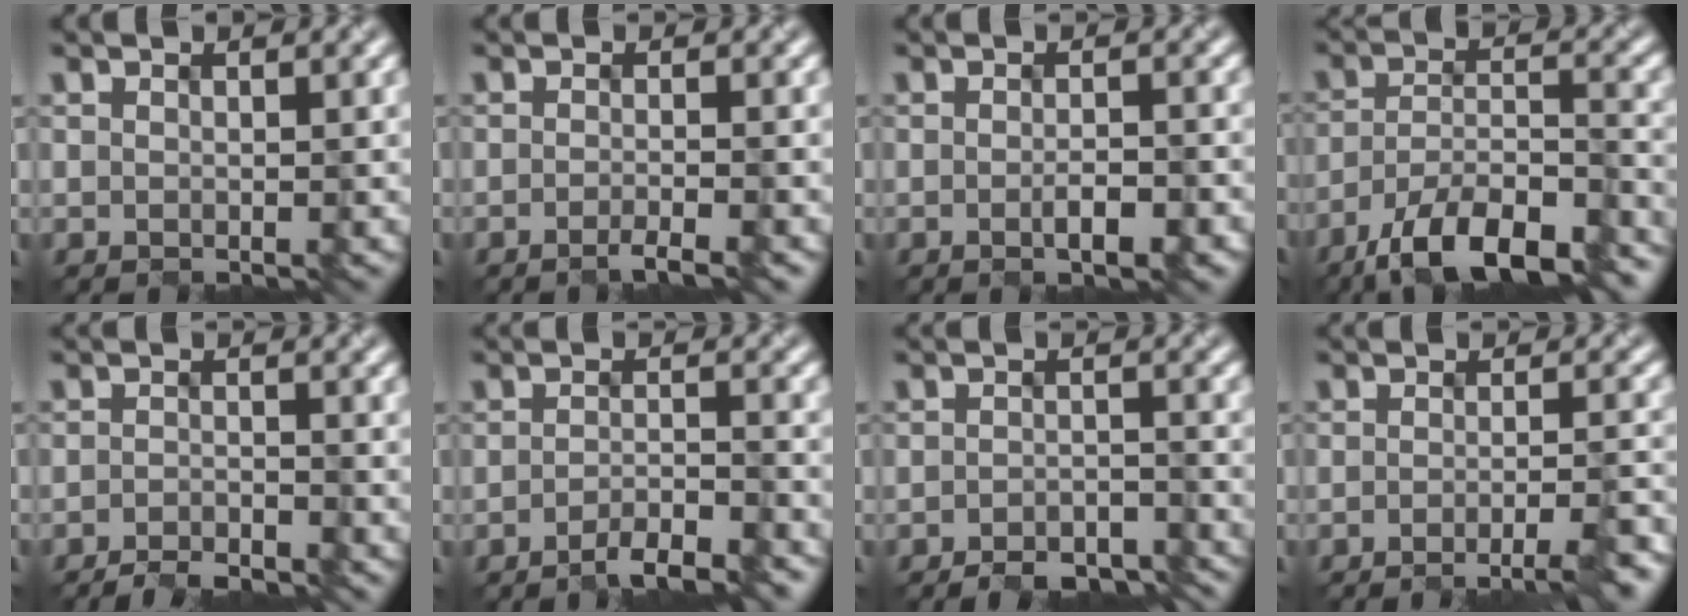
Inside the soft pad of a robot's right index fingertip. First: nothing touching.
{"total": 2.0, "force": [-1.3, 0.4, 1.5], "torque": [-0.015, -0.002, -0.028]}
{"total": 2.5, "force": [-1.2, 0.6, 2.1], "torque": [-0.036, -0.004, -0.015]}
{"total": 11.2, "force": [-8.6, 3.3, 6.4], "torque": [-0.105, -0.002, -0.146]}
{"total": 2.8, "force": [-2.5, 0.3, 1.1], "torque": [-0.012, 0.001, -0.049]}
{"total": 3.5, "force": [-2.8, 0.5, 1.9], "torque": [-0.029, 0.002, -0.055]}
{"total": 3.6, "force": [-3.4, 0.6, 0.9], "torque": [-0.011, -0.002, -0.049]}
{"total": 4.9, "force": [-2.9, 1.1, 3.8], "torque": [-0.038, -0.003, -0.045]}